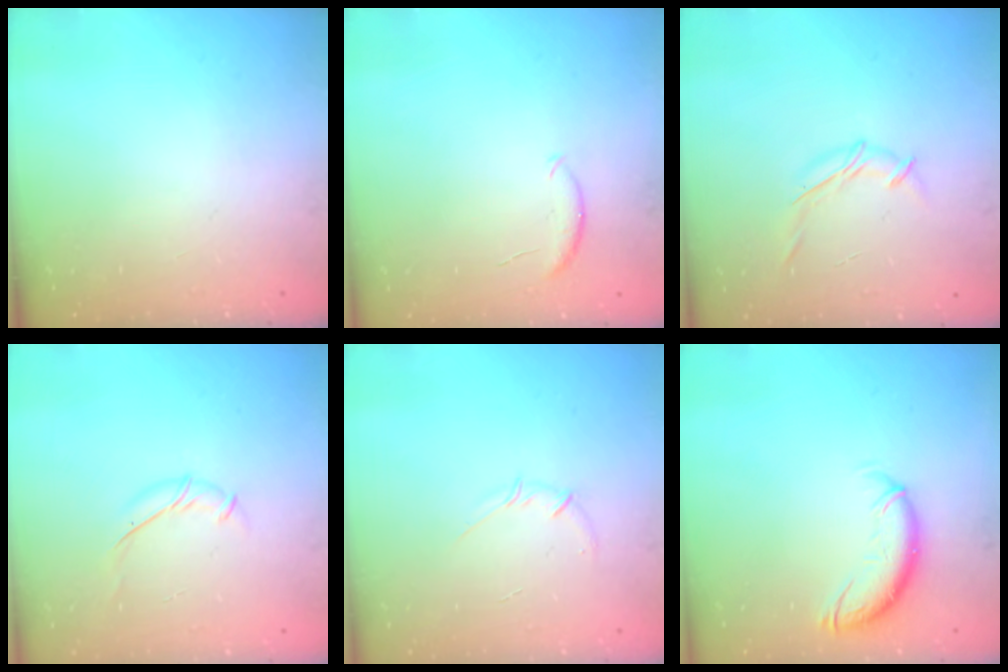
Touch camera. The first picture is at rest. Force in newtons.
{"total": 5.5, "press": 5.5, "slide": 0.5}
{"total": 6.8, "press": 6.7, "slide": 0.9}
{"total": 6.6, "press": 6.5, "slide": 1.4}
{"total": 3.6, "press": 3.4, "slide": 1.2}
{"total": 10.7, "press": 10.6, "slide": 1.5}